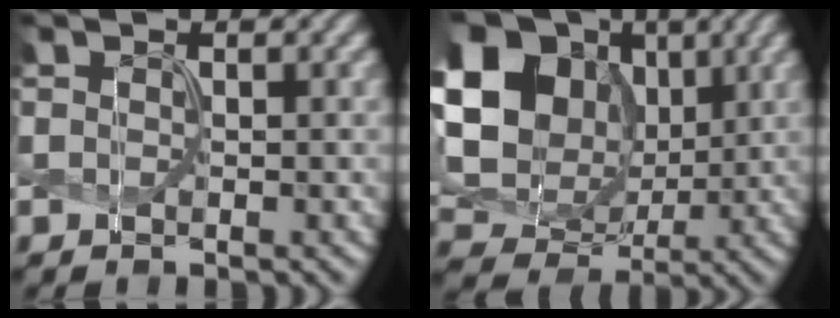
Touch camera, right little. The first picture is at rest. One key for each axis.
{"total": 17.2, "fx": 4.1, "fy": 13.4, "fz": 9.9, "tx": -0.233, "ty": 0.030, "tz": 0.076}